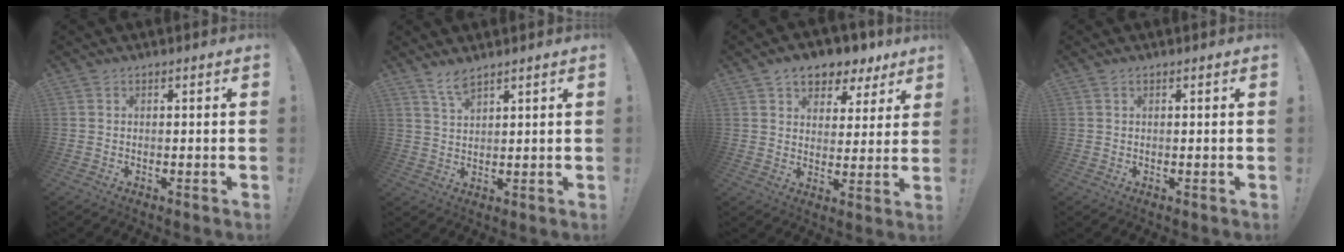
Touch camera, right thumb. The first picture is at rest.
{"total": 4.4, "force": [3.5, 0.8, 2.4], "torque": [-0.047, -0.019, 0.062]}
{"total": 8.6, "force": [5.8, 5.3, 3.4], "torque": [-0.047, -0.037, 0.110]}
{"total": 0.6, "force": [0.4, 0.3, 0.3], "torque": [-0.002, -0.002, 0.006]}